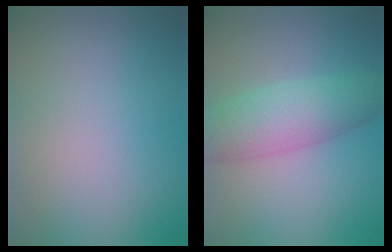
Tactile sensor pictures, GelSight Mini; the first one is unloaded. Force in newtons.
{"total": 5.3, "press": 5.3, "slide": 0.2}